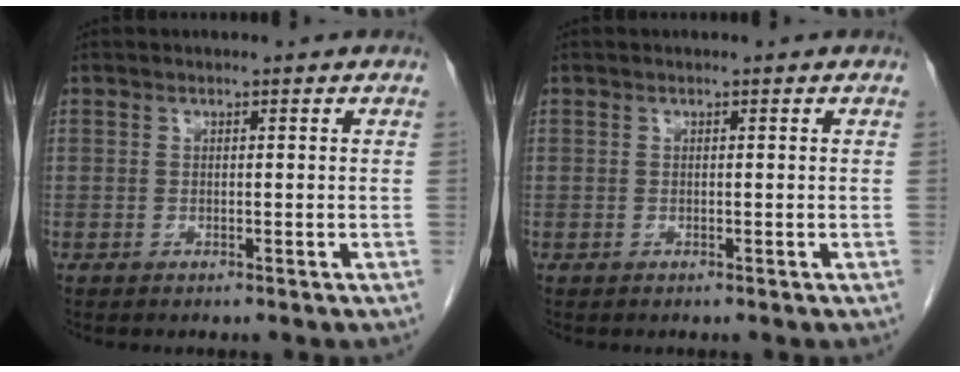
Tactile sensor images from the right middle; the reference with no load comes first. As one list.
[{"total": 0.0}]